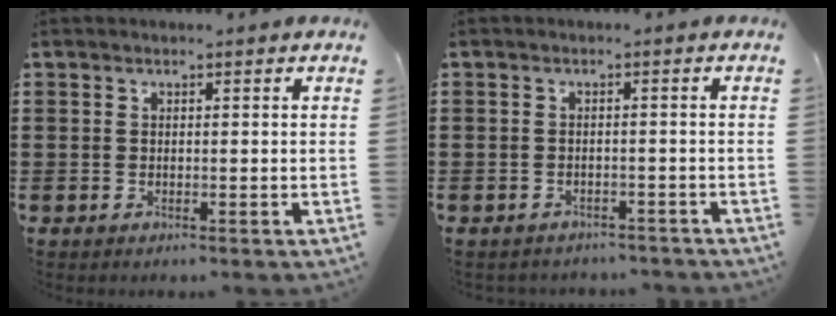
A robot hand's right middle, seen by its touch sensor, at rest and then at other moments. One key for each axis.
{"total": 1.6, "fx": -1.6, "fy": 0.3, "fz": 0.0, "tx": -0.006, "ty": 0.000, "tz": -0.036}